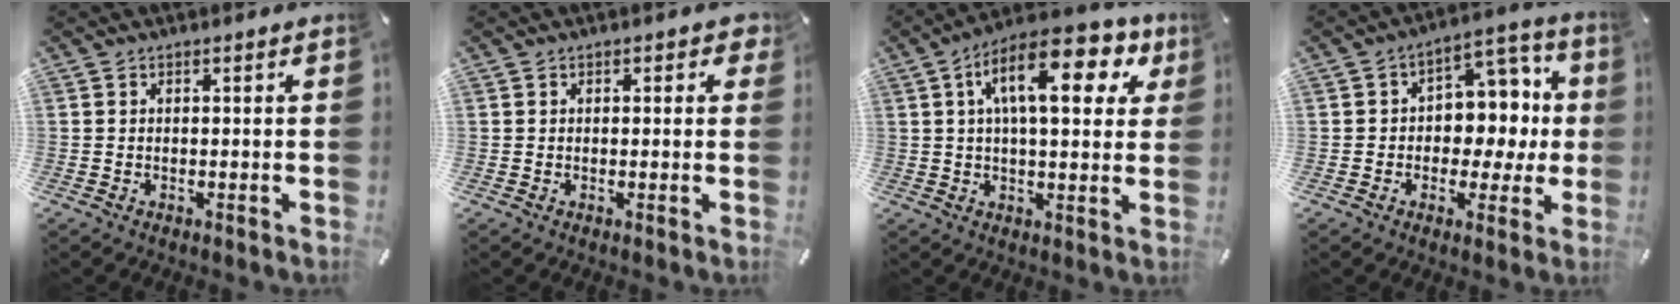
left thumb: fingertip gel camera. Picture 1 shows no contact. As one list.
[{"total": 1.5, "force": [0.4, 1.2, 0.8], "torque": [-0.001, 0.000, 0.002]}, {"total": 17.2, "force": [7.0, 7.4, 13.9], "torque": [-0.218, -0.013, 0.111]}, {"total": 10.3, "force": [-0.2, 8.5, 5.8], "torque": [-0.063, -0.001, 0.001]}]